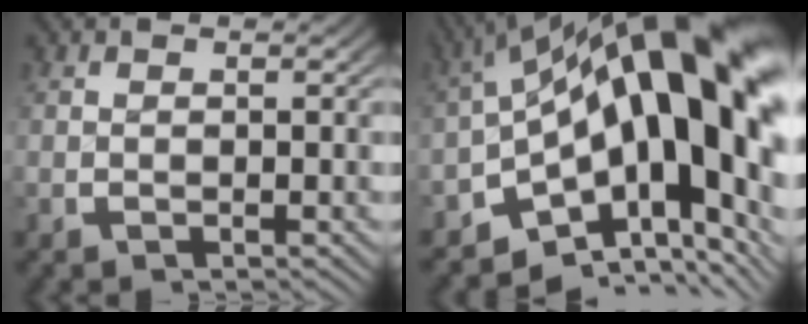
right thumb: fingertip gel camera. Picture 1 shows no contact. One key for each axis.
{"total": 19.5, "fx": -1.1, "fy": 11.0, "fz": 16.1, "tx": -0.234, "ty": -0.018, "tz": -0.006}